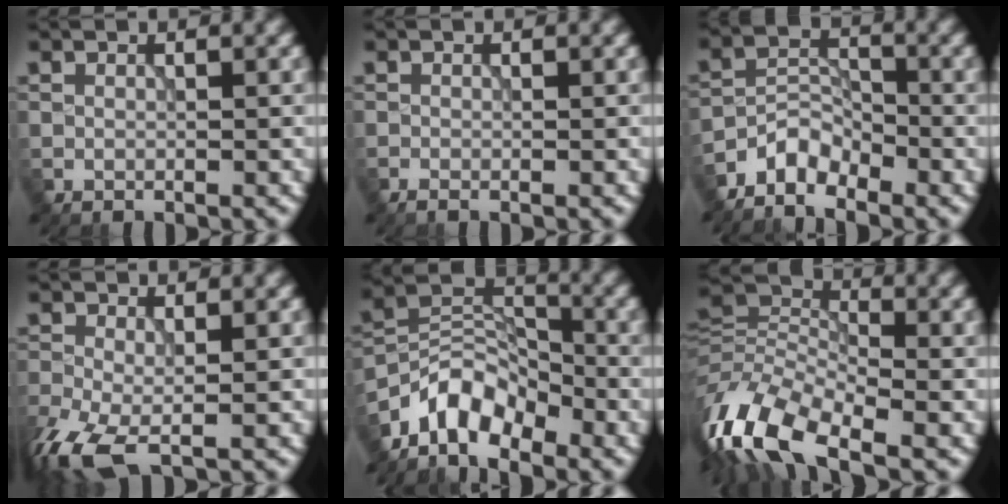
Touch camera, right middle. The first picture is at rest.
{"total": 0.6, "force": [-0.5, 0.1, 0.3], "torque": [-0.005, -0.002, -0.012]}
{"total": 3.1, "force": [-2.7, 1.3, 1.0], "torque": [-0.014, 0.008, -0.060]}
{"total": 6.8, "force": [-3.5, 2.8, 5.1], "torque": [-0.124, -0.023, -0.073]}
{"total": 5.8, "force": [-4.5, 2.7, 2.4], "torque": [-0.034, 0.005, -0.095]}
{"total": 11.7, "force": [-5.6, 5.6, 8.6], "torque": [-0.179, 0.000, -0.131]}